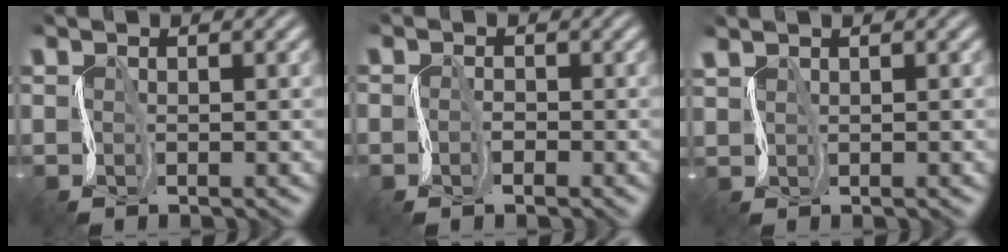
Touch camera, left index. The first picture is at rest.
{"total": 1.5, "force": [-0.7, 1.3, 0.4], "torque": [-0.003, 0.005, -0.022]}
{"total": 0.5, "force": [0.5, 0.2, 0.1], "torque": [-0.006, 0.003, 0.016]}